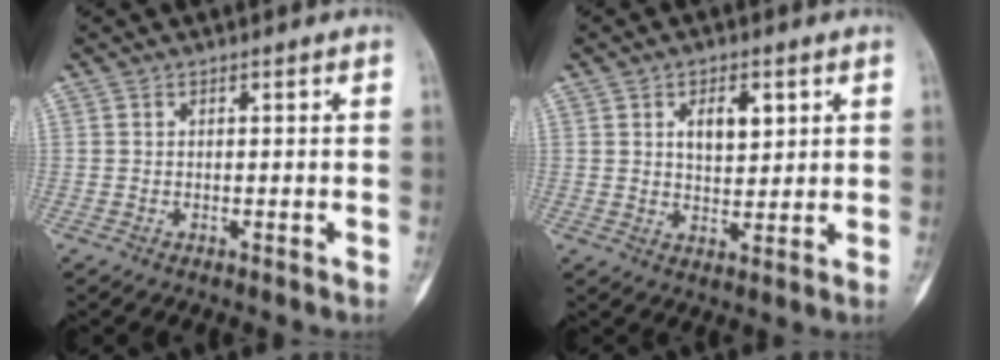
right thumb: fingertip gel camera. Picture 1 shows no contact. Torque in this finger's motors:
{"motor_torque": [0.06, 0.05, 0.04, -0.18, 0.01]}